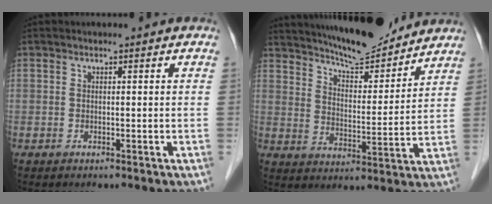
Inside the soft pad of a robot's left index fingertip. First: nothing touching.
{"total": 13.4, "force": [12.4, 1.6, 4.7], "torque": [-0.077, -0.003, 0.193]}